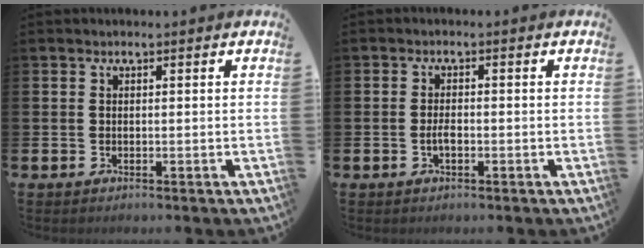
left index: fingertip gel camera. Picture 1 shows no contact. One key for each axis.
{"total": 1.8, "fx": -0.5, "fy": 0.8, "fz": 1.5, "tx": -0.026, "ty": 0.000, "tz": -0.011}